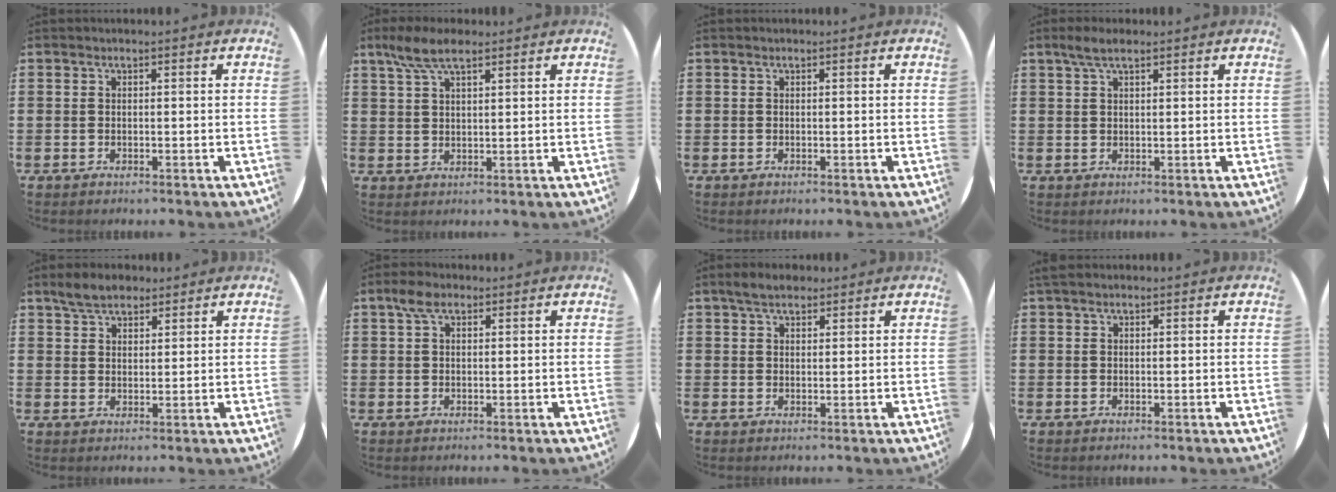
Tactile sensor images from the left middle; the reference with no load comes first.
{"total": 5.5, "force": [3.9, 1.7, 3.5], "torque": [-0.076, 0.003, 0.071]}
{"total": 0.0}
{"total": 2.6, "force": [1.9, 0.6, 1.7], "torque": [-0.036, 0.006, 0.034]}
{"total": 4.2, "force": [3.5, 1.9, 1.1], "torque": [-0.023, 0.000, 0.067]}
{"total": 3.2, "force": [2.0, 1.6, 1.9], "torque": [-0.033, 0.006, 0.034]}
{"total": 3.2, "force": [2.7, 1.2, 1.2], "torque": [-0.019, 0.004, 0.048]}
{"total": 0.7, "force": [0.6, 0.3, 0.4], "torque": [-0.008, 0.004, 0.010]}